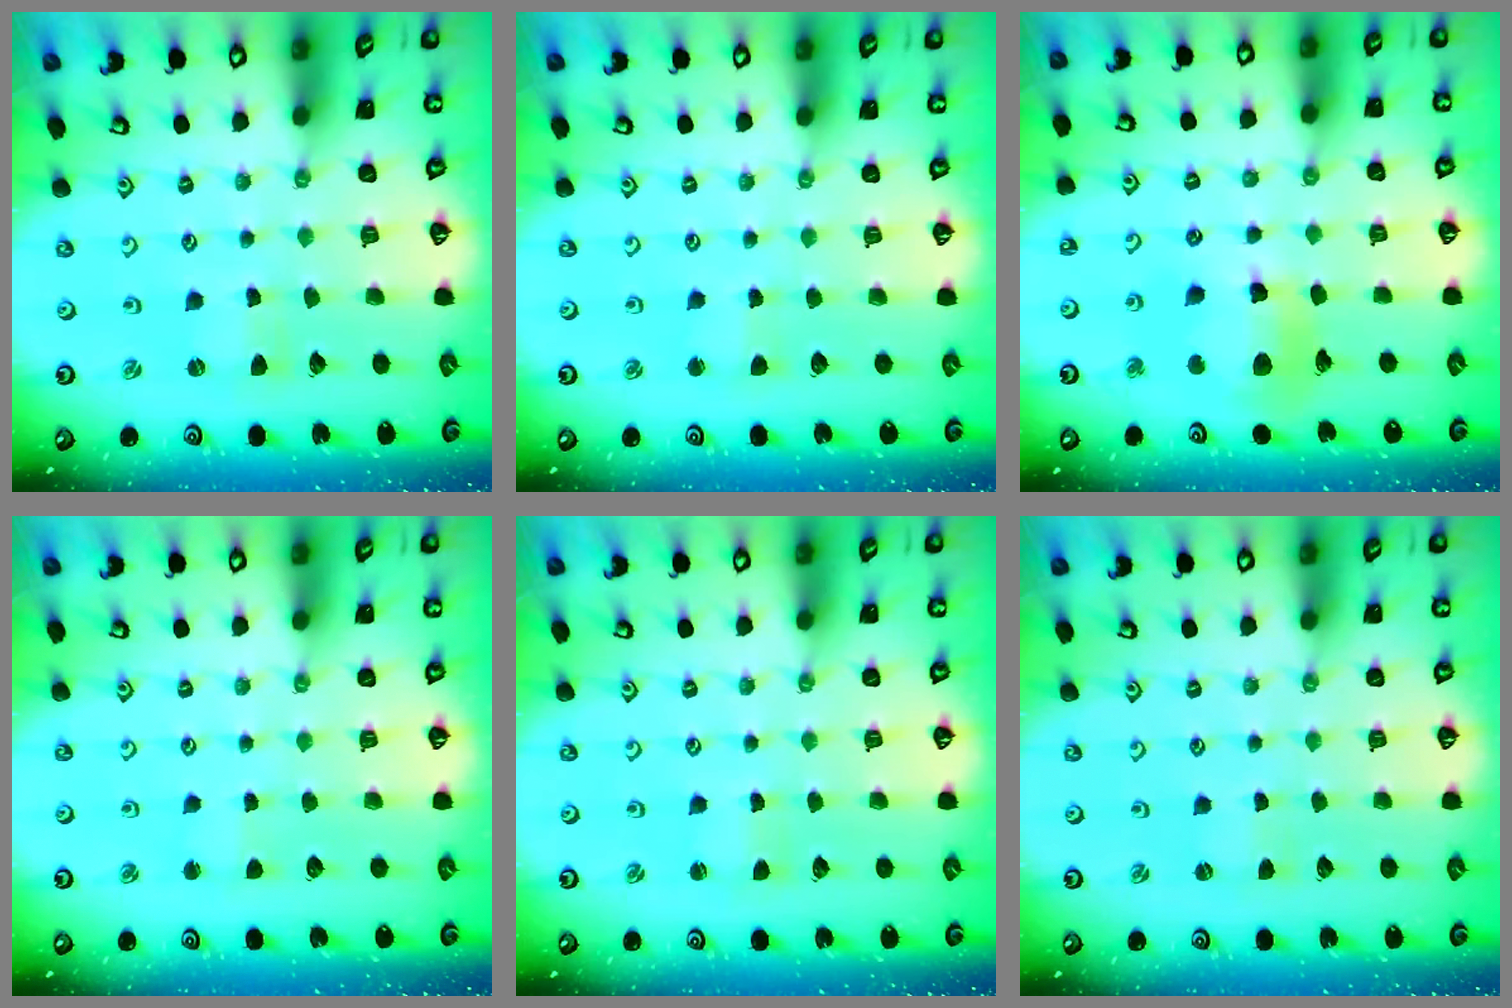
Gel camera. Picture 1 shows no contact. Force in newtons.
{"total": 2.6, "press": 2.6, "slide": 0.3}
{"total": 13.1, "press": 13.0, "slide": 1.5}
{"total": 1.9, "press": 1.9, "slide": 0.2}
{"total": 1.5, "press": 1.5, "slide": 0.0}
{"total": 0.0}